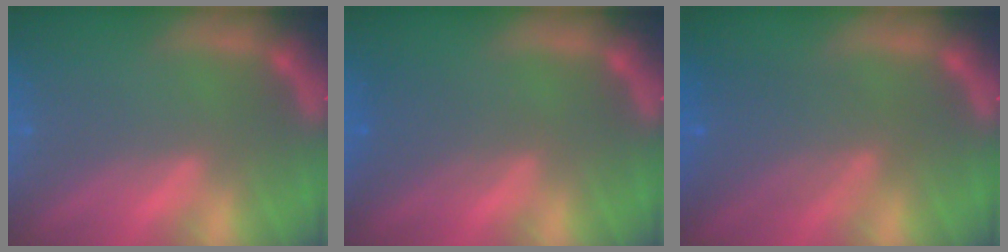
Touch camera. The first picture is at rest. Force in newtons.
{"total": 2.4}
{"total": 5.6}